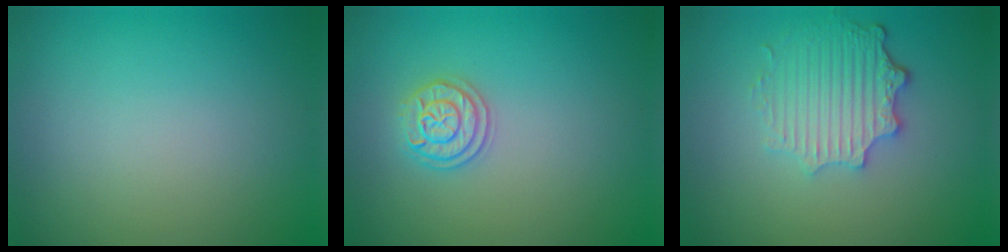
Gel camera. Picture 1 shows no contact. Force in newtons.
{"total": 2.1, "press": 2.1, "slide": 0.3}
{"total": 4.1, "press": 3.3, "slide": 2.4}